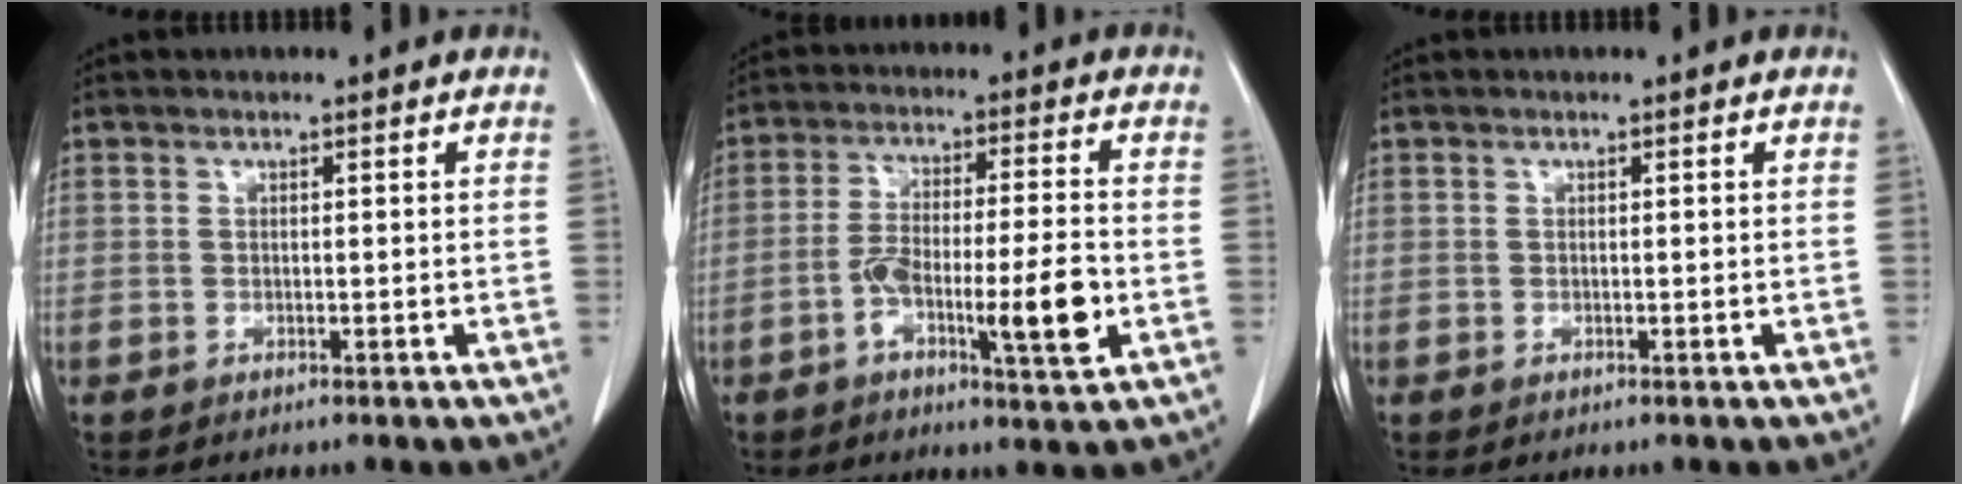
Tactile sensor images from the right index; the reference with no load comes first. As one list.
[{"total": 10.8, "force": [-3.5, 1.3, 10.1], "torque": [-0.178, 0.005, -0.058]}, {"total": 0.0}]